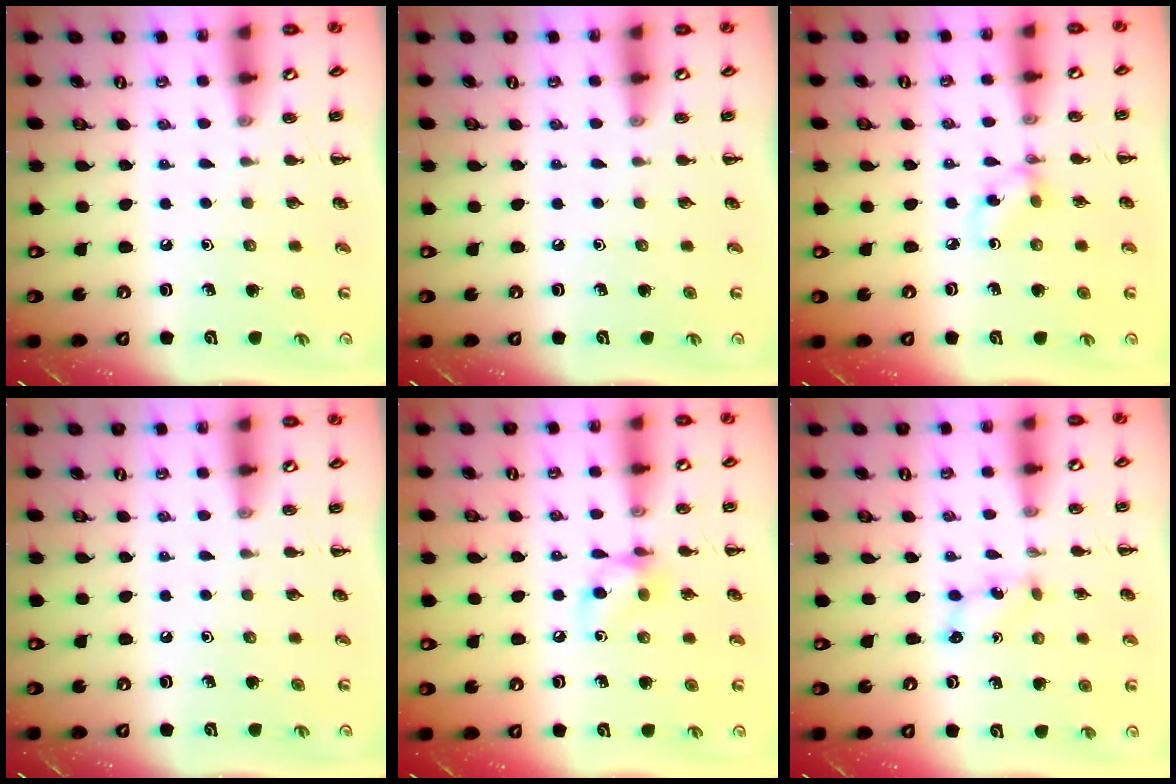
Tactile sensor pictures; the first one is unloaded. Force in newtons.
{"total": 0.0}
{"total": 2.9, "press": 2.9, "slide": 0.3}
{"total": 0.0}
{"total": 8.5, "press": 8.4, "slide": 1.3}
{"total": 2.0, "press": 2.0, "slide": 0.6}